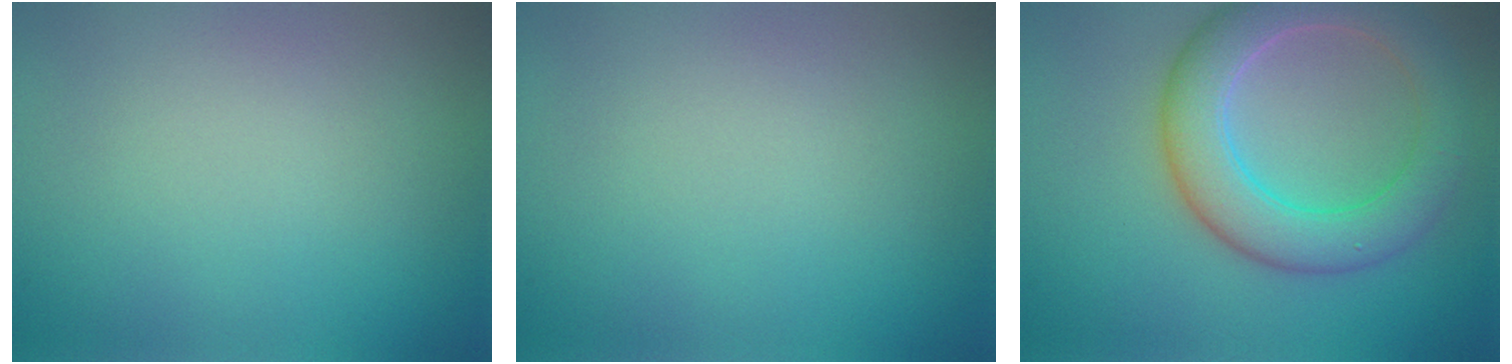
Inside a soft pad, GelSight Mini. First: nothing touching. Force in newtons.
{"total": 0.0}
{"total": 6.8, "press": 6.7, "slide": 0.3}